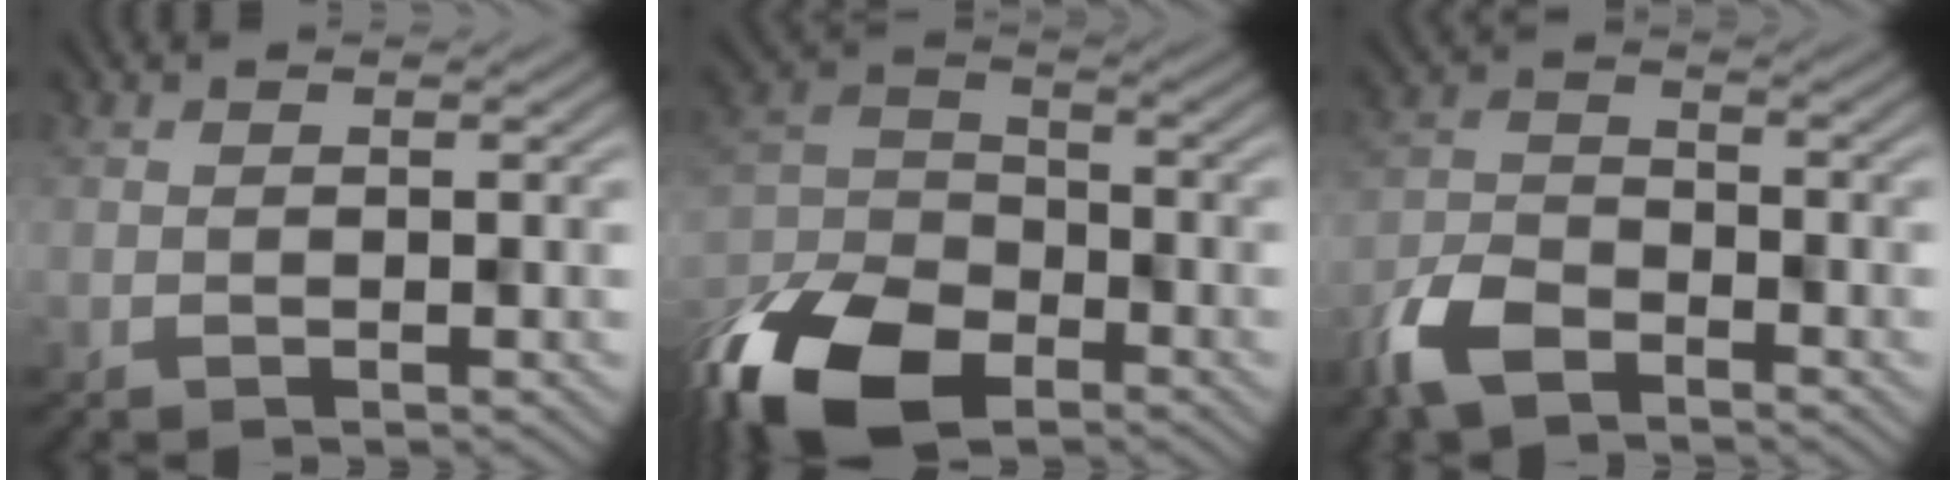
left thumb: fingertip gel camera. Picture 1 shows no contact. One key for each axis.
{"total": 13.1, "fx": -10.4, "fy": 5.7, "fz": 5.7, "tx": -0.144, "ty": -0.021, "tz": -0.180}
{"total": 6.2, "fx": -5.7, "fy": 1.9, "fz": 1.2, "tx": -0.034, "ty": -0.011, "tz": -0.100}